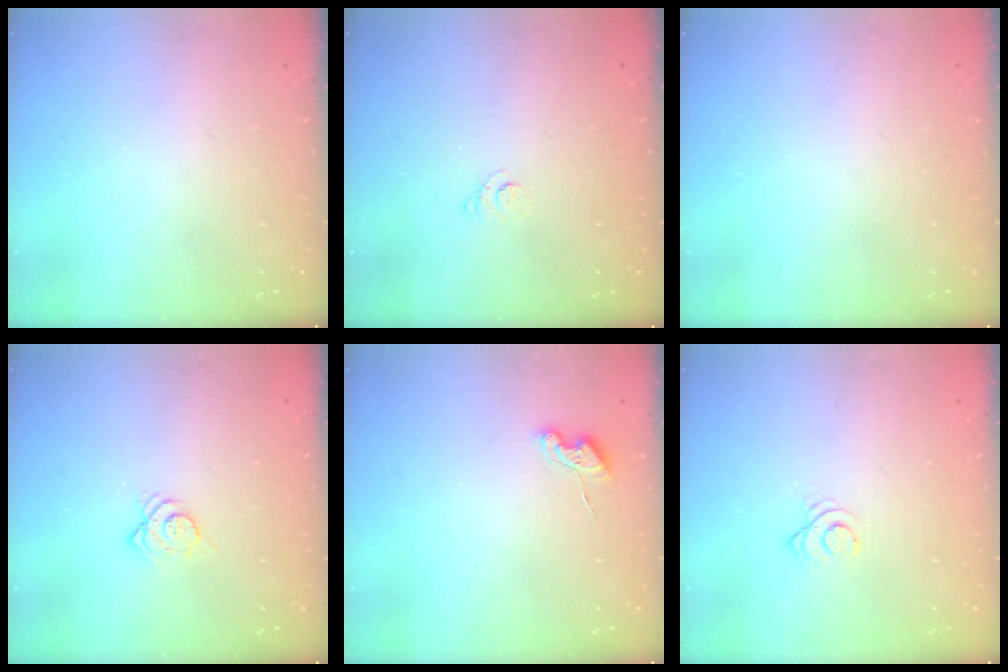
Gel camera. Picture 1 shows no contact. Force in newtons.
{"total": 2.2, "press": 2.2, "slide": 0.3}
{"total": 0.0}
{"total": 5.0, "press": 5.0, "slide": 0.2}
{"total": 5.6, "press": 5.5, "slide": 0.8}
{"total": 2.5, "press": 2.5, "slide": 0.3}